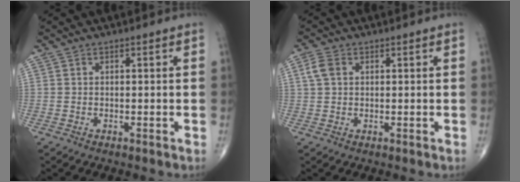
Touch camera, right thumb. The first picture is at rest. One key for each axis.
{"total": 3.2, "fx": 0.9, "fy": 2.2, "fz": 2.1, "tx": -0.048, "ty": 0.008, "tz": 0.018}